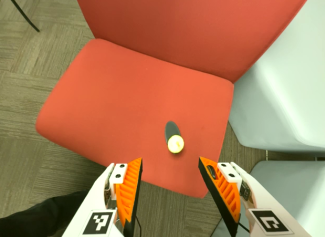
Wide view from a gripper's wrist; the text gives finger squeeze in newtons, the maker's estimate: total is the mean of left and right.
{"total": 0.0}